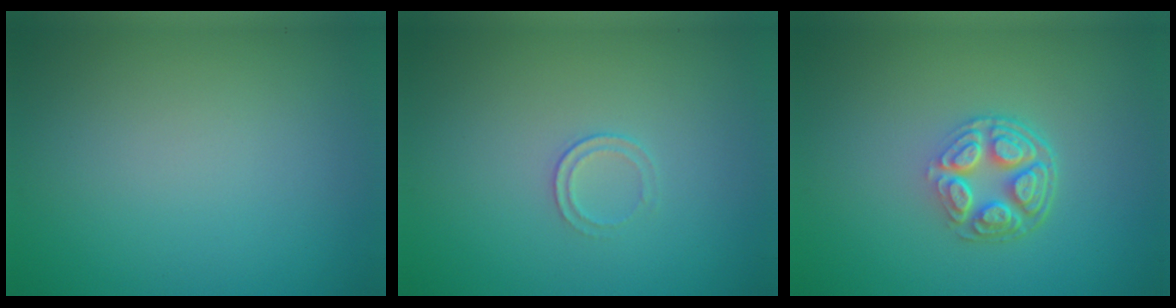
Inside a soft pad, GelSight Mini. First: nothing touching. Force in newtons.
{"total": 1.0, "press": 0.5, "slide": 0.9}
{"total": 4.7, "press": 3.3, "slide": 3.3}